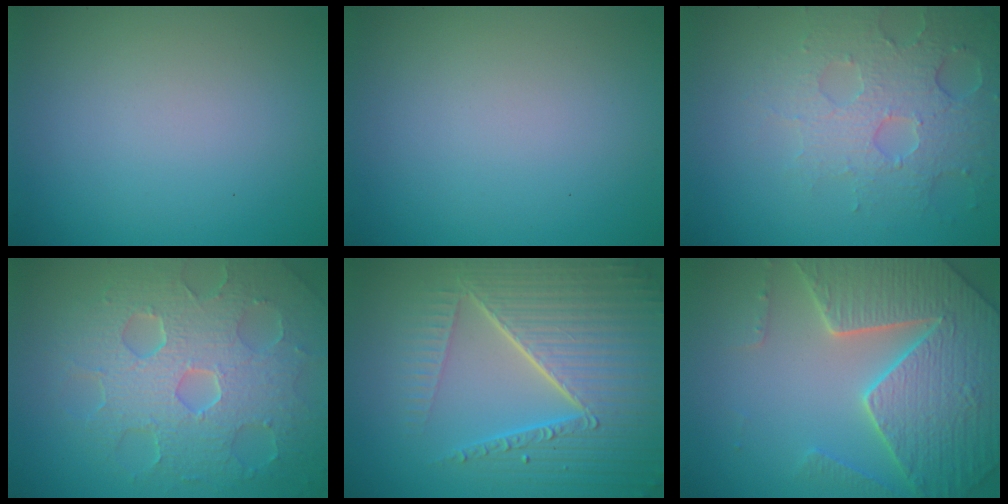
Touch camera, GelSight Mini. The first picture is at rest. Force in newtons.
{"total": 0.0}
{"total": 4.0, "press": 4.0, "slide": 0.5}
{"total": 8.6, "press": 5.8, "slide": 6.4}
{"total": 8.6, "press": 6.0, "slide": 6.2}
{"total": 7.5, "press": 7.3, "slide": 1.9}